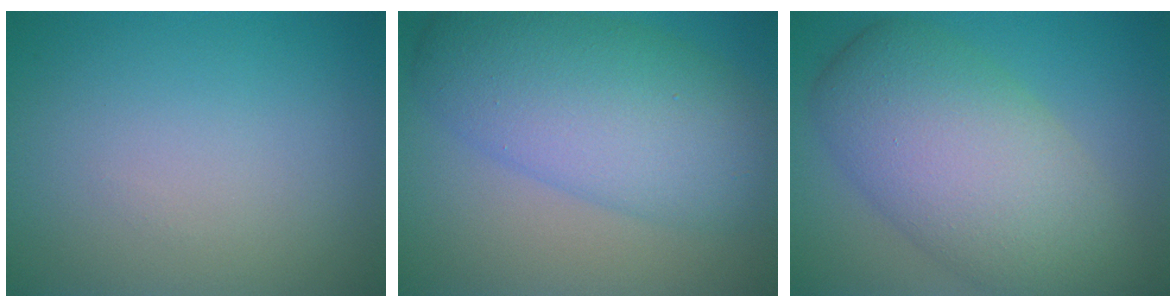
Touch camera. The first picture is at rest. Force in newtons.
{"total": 9.0, "press": 9.0, "slide": 0.2}
{"total": 9.7, "press": 9.7, "slide": 0.6}